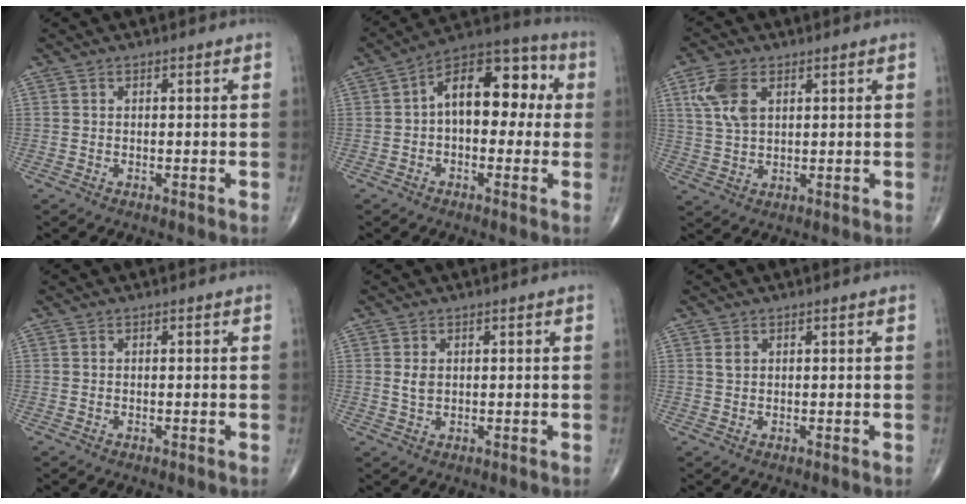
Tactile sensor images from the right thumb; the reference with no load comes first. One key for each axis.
{"total": 14.5, "fx": 1.3, "fy": 8.4, "fz": 11.8, "tx": -0.140, "ty": 0.047, "tz": 0.003}
{"total": 7.4, "fx": 2.8, "fy": 4.2, "fz": 5.4, "tx": -0.115, "ty": -0.001, "tz": 0.060}
{"total": 0.0}
{"total": 2.1, "fx": 0.5, "fy": 1.4, "fz": 1.5, "tx": -0.025, "ty": -0.004, "tz": 0.012}
{"total": 1.1, "fx": 0.6, "fy": 0.7, "fz": 0.6, "tx": -0.009, "ty": 0.000, "tz": 0.012}